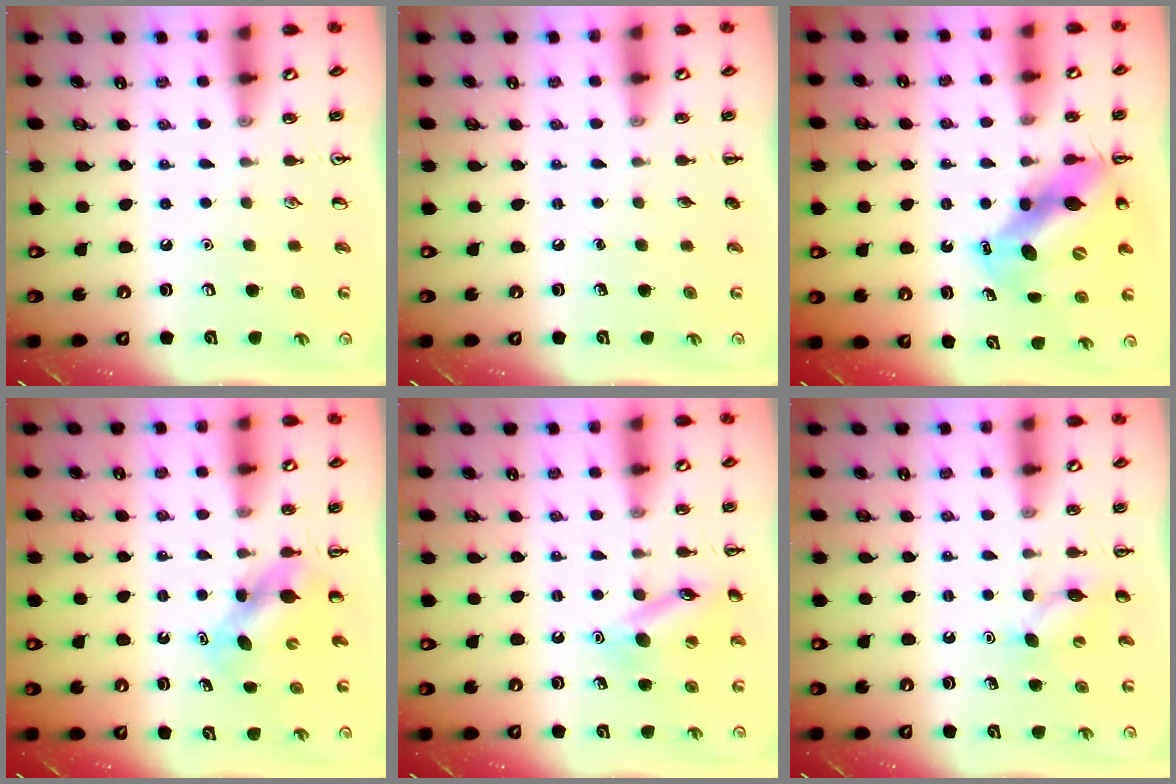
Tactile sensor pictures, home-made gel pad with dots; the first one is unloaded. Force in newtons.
{"total": 0.0}
{"total": 10.3, "press": 10.1, "slide": 2.1}
{"total": 5.6, "press": 5.6, "slide": 0.8}
{"total": 12.6, "press": 12.5, "slide": 1.8}
{"total": 6.2, "press": 6.0, "slide": 1.7}